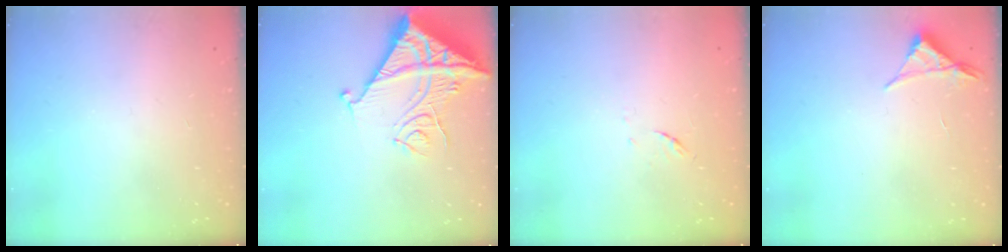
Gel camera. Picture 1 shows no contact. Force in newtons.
{"total": 16.7, "press": 16.6, "slide": 1.8}
{"total": 4.8, "press": 4.7, "slide": 1.0}
{"total": 3.5, "press": 3.5, "slide": 0.6}